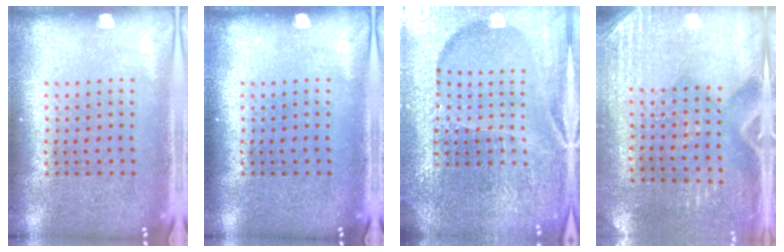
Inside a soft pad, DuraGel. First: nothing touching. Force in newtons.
{"total": 0.0}
{"total": 5.9, "press": 5.2, "slide": 2.8}
{"total": 2.9, "press": 2.5, "slide": 1.4}